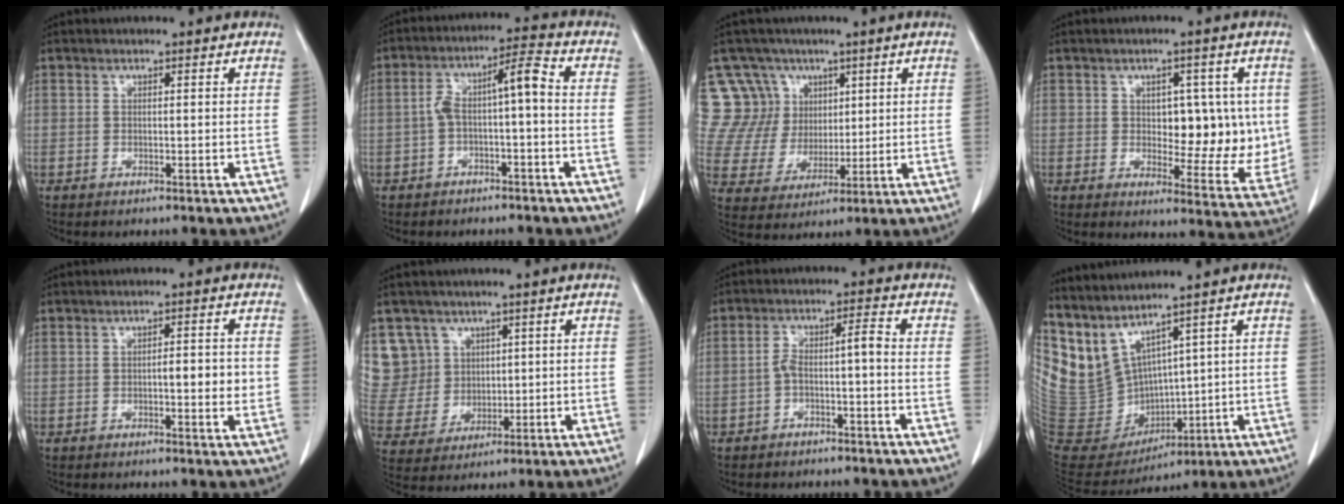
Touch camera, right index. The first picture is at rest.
{"total": 6.8, "force": [-0.8, 1.3, 6.6], "torque": [-0.122, 0.039, -0.011]}
{"total": 13.6, "force": [7.1, 11.5, 1.1], "torque": [-0.042, 0.053, 0.155]}
{"total": 11.5, "force": [1.1, 5.6, 10.0], "torque": [-0.115, 0.004, 0.026]}
{"total": 4.0, "force": [-0.3, 1.1, 3.9], "torque": [-0.057, 0.001, -0.004]}
{"total": 9.8, "force": [4.6, 8.6, 0.3], "torque": [-0.018, 0.038, 0.113]}
{"total": 4.4, "force": [-1.4, 0.9, 4.0], "torque": [-0.077, 0.029, -0.018]}
{"total": 12.1, "force": [9.1, 5.3, 6.0], "torque": [-0.136, -0.006, 0.218]}